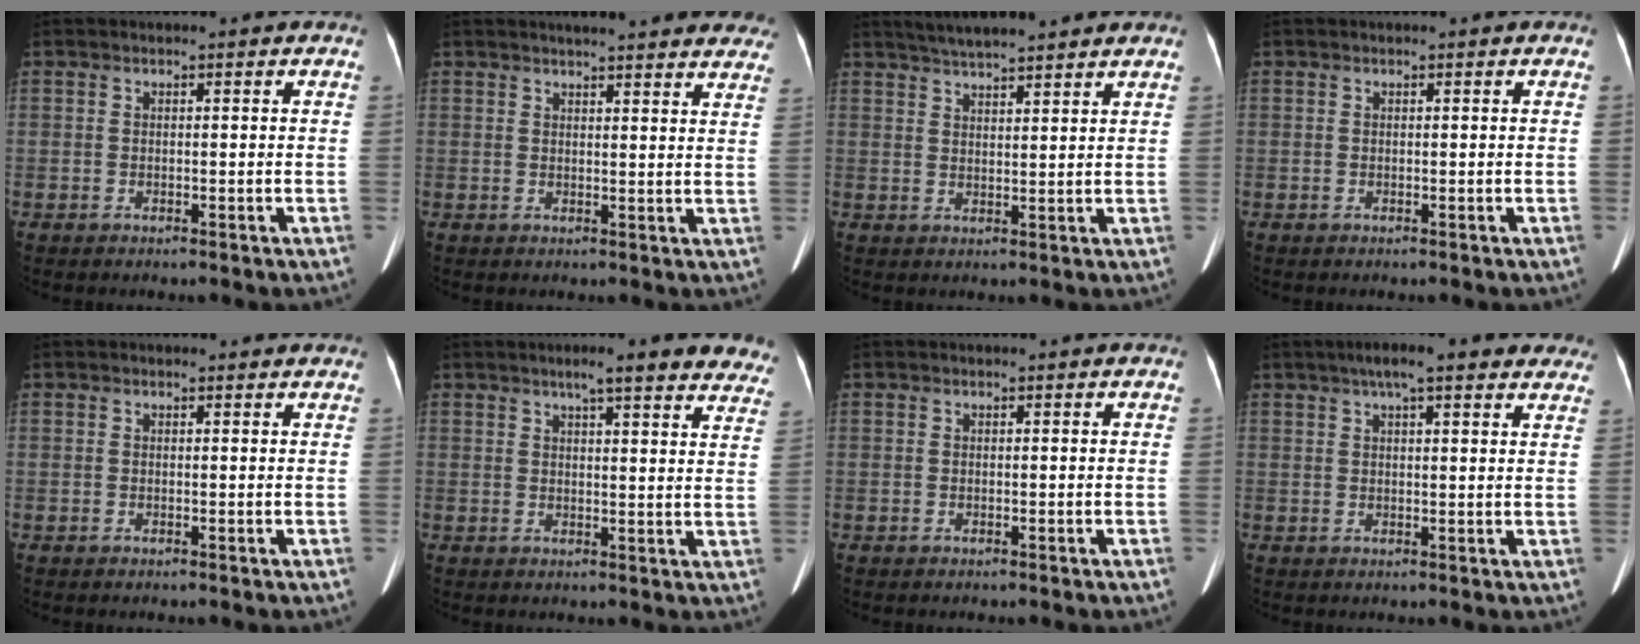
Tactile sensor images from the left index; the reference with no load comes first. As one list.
[{"total": 18.3, "force": [16.7, 2.9, 6.9], "torque": [-0.076, -0.010, 0.184]}, {"total": 8.7, "force": [7.7, 0.5, 3.9], "torque": [-0.065, 0.027, 0.113]}, {"total": 0.0}, {"total": 1.1, "force": [1.1, 0.4, 0.1], "torque": [-0.016, 0.002, 0.006]}, {"total": 14.1, "force": [11.8, 2.2, 7.4], "torque": [-0.071, 0.004, 0.128]}, {"total": 0.0}, {"total": 12.1, "force": [9.2, 2.6, 7.4], "torque": [-0.097, 0.037, 0.118]}]